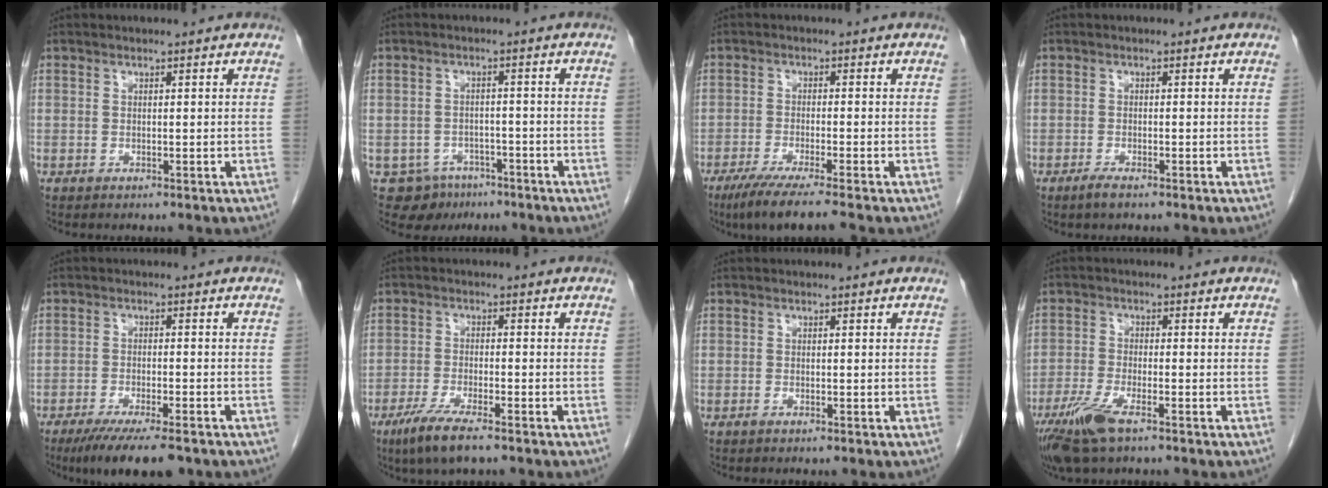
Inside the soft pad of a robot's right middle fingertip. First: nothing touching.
{"total": 5.4, "force": [-3.6, 4.0, 0.5], "torque": [0.001, 0.009, -0.046]}
{"total": 7.0, "force": [-5.3, -0.7, 4.4], "torque": [-0.069, -0.021, -0.092]}
{"total": 1.7, "force": [-1.3, 0.2, 1.2], "torque": [-0.027, -0.004, -0.023]}
{"total": 10.0, "force": [-7.5, 1.7, 6.4], "torque": [-0.092, -0.017, -0.115]}
{"total": 6.6, "force": [-4.5, 0.8, 4.8], "torque": [-0.095, -0.016, -0.080]}
{"total": 0.5, "force": [-0.4, 0.0, 0.4], "torque": [-0.008, 0.000, -0.007]}
{"total": 7.1, "force": [-4.5, 1.4, 5.4], "torque": [-0.116, -0.017, -0.084]}